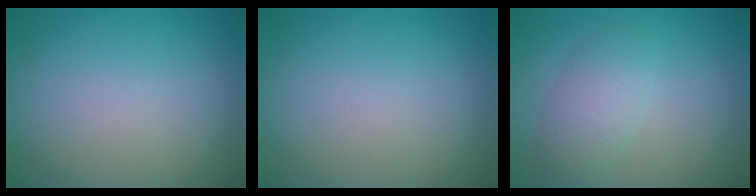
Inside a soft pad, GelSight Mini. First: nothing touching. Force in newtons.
{"total": 0.0}
{"total": 3.1, "press": 3.1, "slide": 0.1}